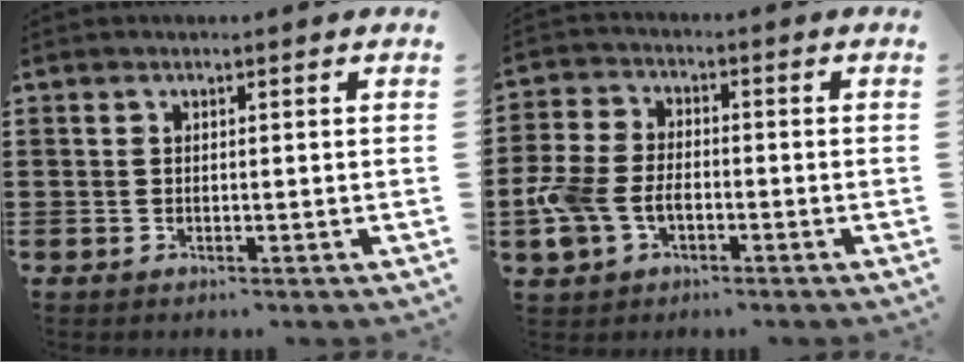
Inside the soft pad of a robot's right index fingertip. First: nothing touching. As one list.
[{"total": 5.9, "force": [-2.2, 3.7, 4.0], "torque": [-0.113, -0.002, -0.050]}]